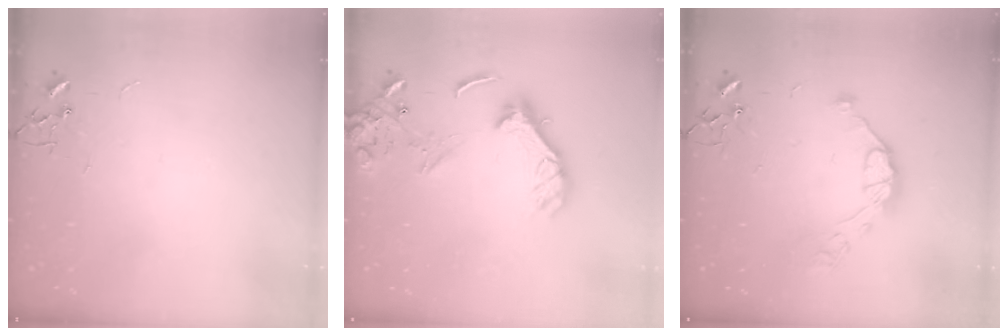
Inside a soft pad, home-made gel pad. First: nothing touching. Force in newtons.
{"total": 14.1, "press": 13.9, "slide": 2.0}
{"total": 10.5, "press": 10.5, "slide": 0.7}